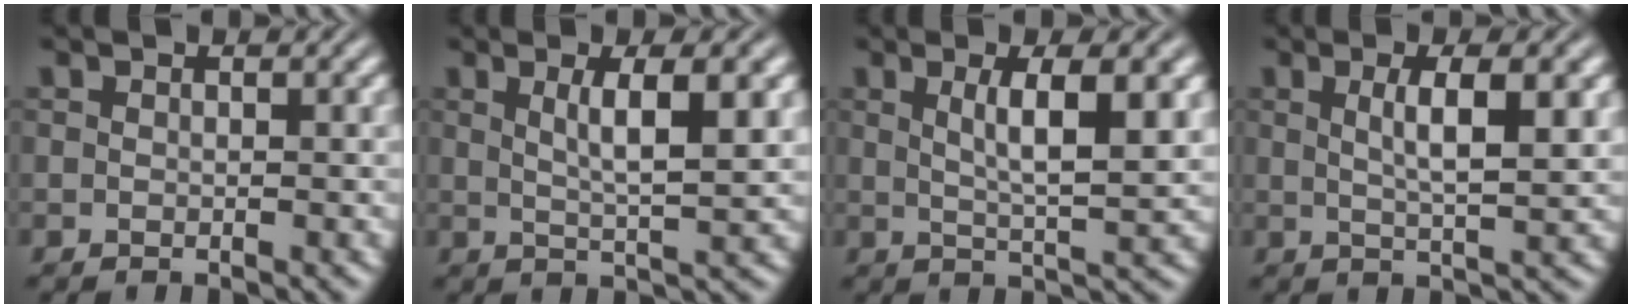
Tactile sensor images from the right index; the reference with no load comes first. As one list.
[{"total": 3.8, "force": [1.1, -1.0, 3.5], "torque": [-0.044, -0.002, 0.028]}, {"total": 4.2, "force": [1.1, -0.9, 3.9], "torque": [-0.051, -0.004, 0.028]}, {"total": 3.6, "force": [1.0, -0.9, 3.4], "torque": [-0.044, -0.003, 0.024]}]